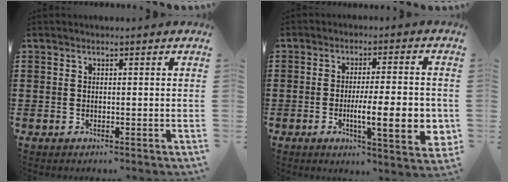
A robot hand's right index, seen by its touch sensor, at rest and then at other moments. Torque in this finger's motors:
{"motor_torque": [1.75, -0.39, 0.40, 0.20]}